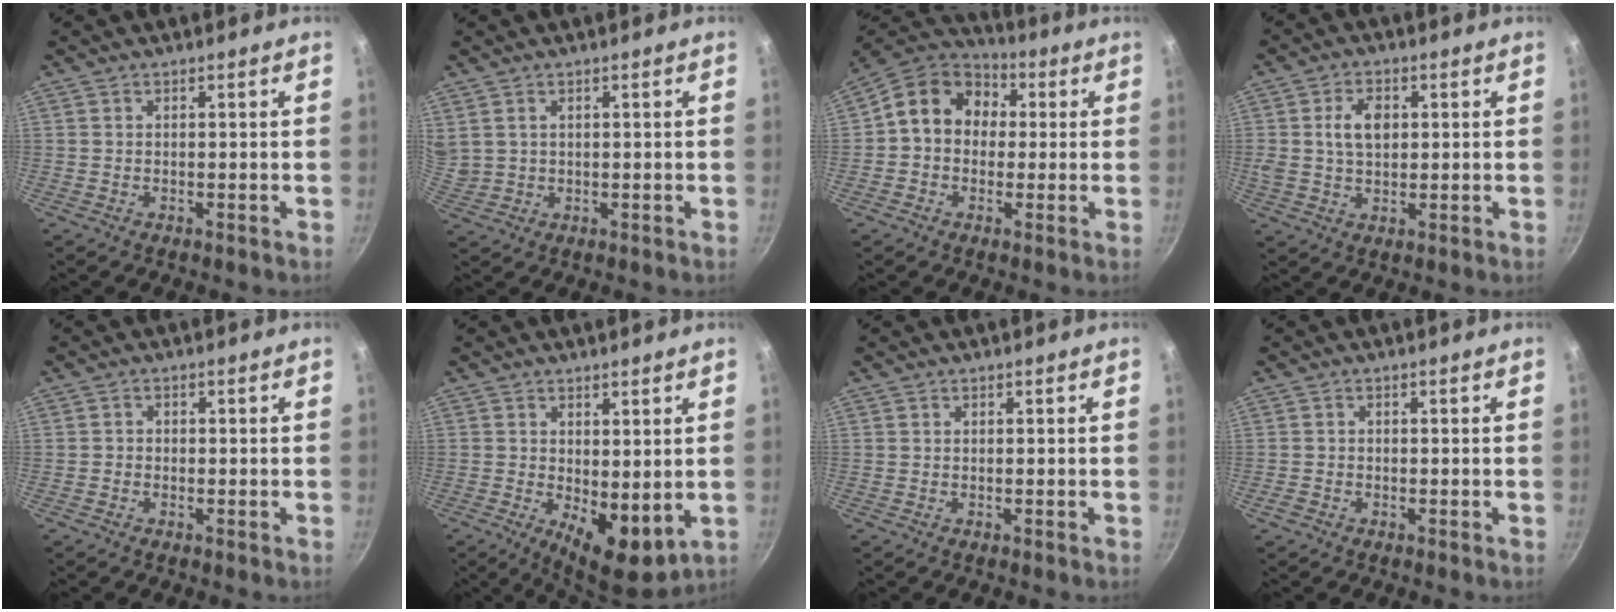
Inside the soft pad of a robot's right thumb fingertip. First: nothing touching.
{"total": 4.3, "force": [2.3, 3.0, 2.0], "torque": [-0.032, 0.002, 0.054]}
{"total": 12.9, "force": [1.6, 10.6, 7.1], "torque": [-0.082, 0.033, 0.003]}
{"total": 6.5, "force": [1.2, 4.4, 4.6], "torque": [-0.068, 0.001, 0.020]}
{"total": 1.0, "force": [-0.5, 0.7, 0.3], "torque": [-0.005, 0.002, -0.014]}
{"total": 8.3, "force": [0.0, 4.0, 7.3], "torque": [-0.085, -0.017, 0.013]}
{"total": 0.0}
{"total": 1.4, "force": [-0.9, 1.0, 0.5], "torque": [-0.013, 0.004, -0.017]}